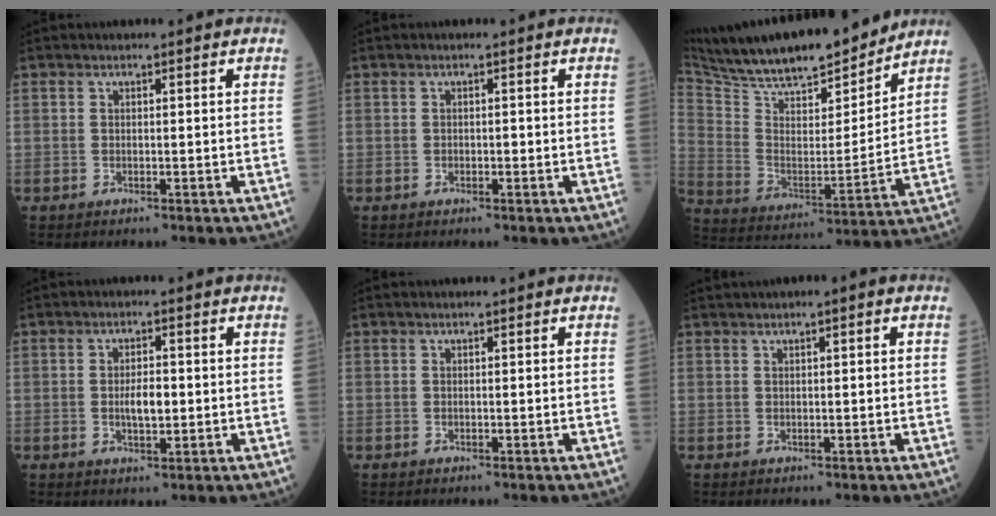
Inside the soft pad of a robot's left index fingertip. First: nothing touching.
{"total": 0.5, "force": [-0.1, 0.3, 0.4], "torque": [-0.005, 0.002, -0.004]}
{"total": 22.1, "force": [19.6, 3.6, 9.7], "torque": [-0.176, -0.002, 0.317]}
{"total": 3.6, "force": [-0.2, 1.3, 3.3], "torque": [-0.061, 0.000, -0.004]}
{"total": 0.0}
{"total": 1.5, "force": [0.7, 0.2, 1.4], "torque": [-0.026, 0.008, 0.012]}